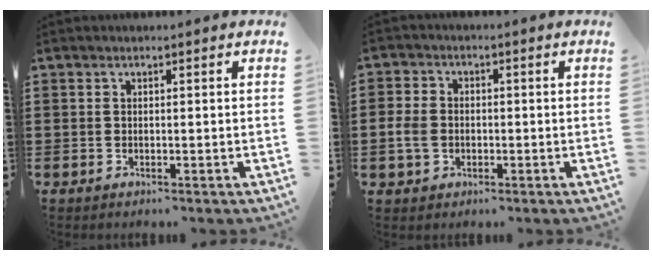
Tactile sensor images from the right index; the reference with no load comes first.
{"total": 4.1, "force": [-1.0, 3.3, 2.3], "torque": [-0.070, -0.002, -0.025]}